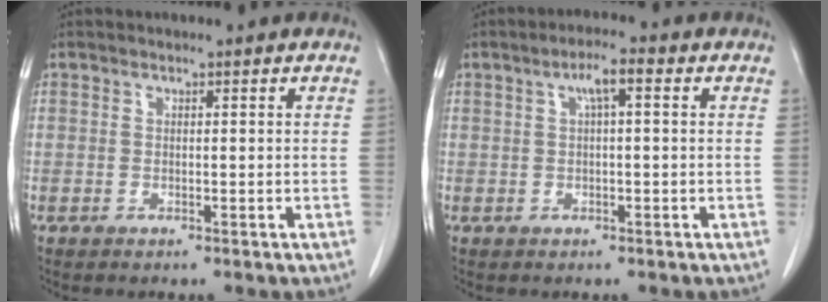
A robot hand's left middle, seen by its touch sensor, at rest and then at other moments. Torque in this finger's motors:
{"motor_torque": [1.37, -0.42, 0.11, 0.07]}